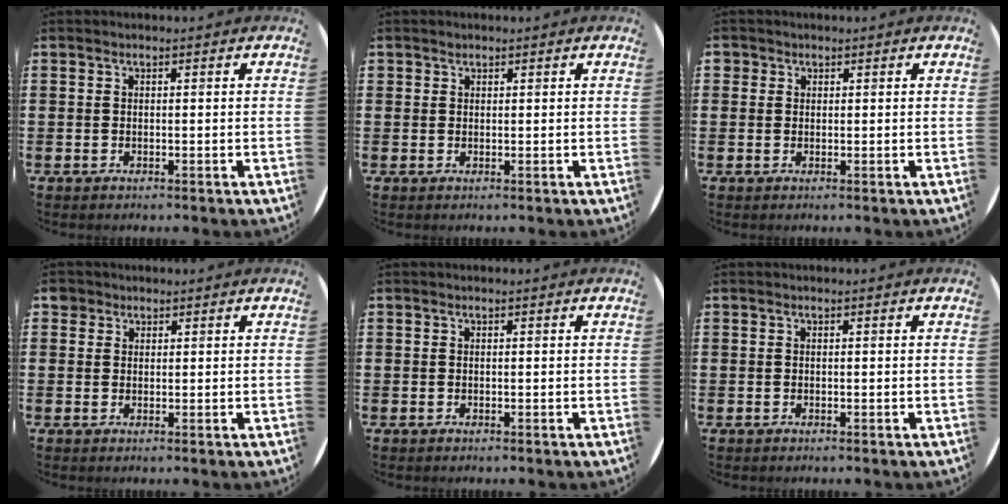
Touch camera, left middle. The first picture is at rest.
{"total": 0.6, "force": [0.5, 0.4, -0.1], "torque": [0.009, 0.001, 0.008]}
{"total": 0.9, "force": [0.6, 0.6, 0.0], "torque": [0.000, 0.004, 0.012]}
{"total": 1.6, "force": [1.2, 1.1, 0.1], "torque": [0.004, 0.004, 0.022]}
{"total": 0.0}
{"total": 0.0}